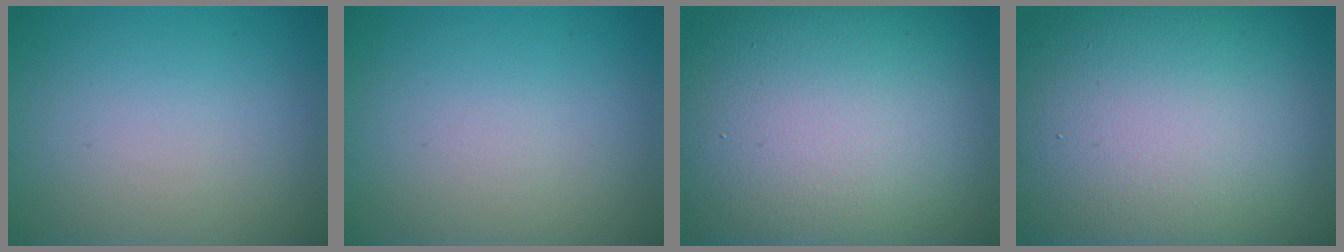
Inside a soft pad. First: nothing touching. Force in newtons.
{"total": 0.0}
{"total": 18.4, "press": 18.4, "slide": 0.8}
{"total": 21.6, "press": 21.6, "slide": 0.7}